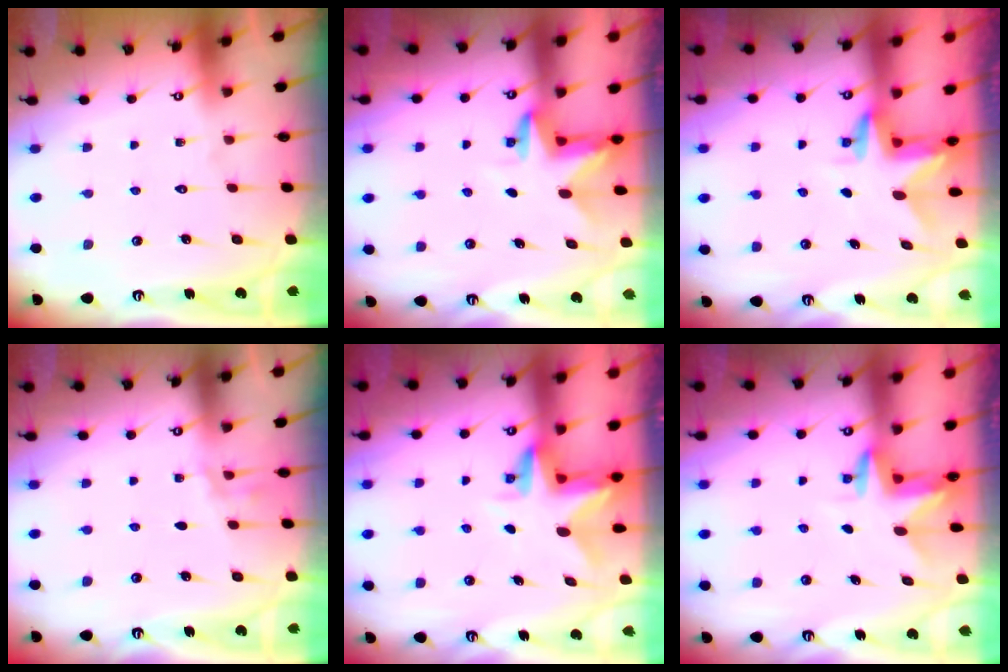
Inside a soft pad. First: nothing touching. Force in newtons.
{"total": 3.2, "press": 3.2, "slide": 0.1}
{"total": 3.1, "press": 3.1, "slide": 0.2}
{"total": 2.5, "press": 1.7, "slide": 1.8}
{"total": 3.5, "press": 3.5, "slide": 0.3}
{"total": 2.6, "press": 2.6, "slide": 0.1}